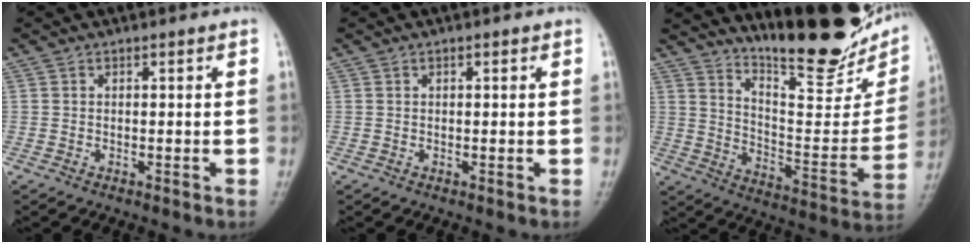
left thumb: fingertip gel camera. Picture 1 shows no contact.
{"total": 0.7, "force": [0.3, 0.3, 0.6], "torque": [-0.009, 0.002, 0.002]}
{"total": 22.5, "force": [16.4, 6.0, 14.1], "torque": [-0.165, -0.101, 0.253]}